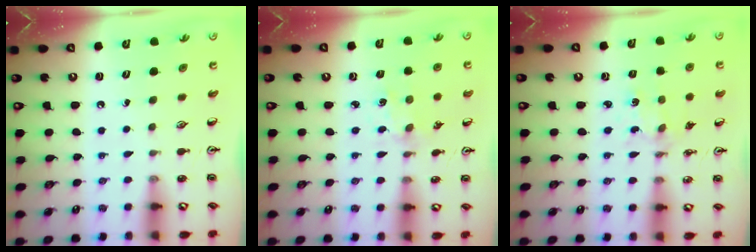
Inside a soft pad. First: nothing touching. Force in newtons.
{"total": 0.9, "press": 0.8, "slide": 0.2}
{"total": 1.8, "press": 1.8, "slide": 0.3}